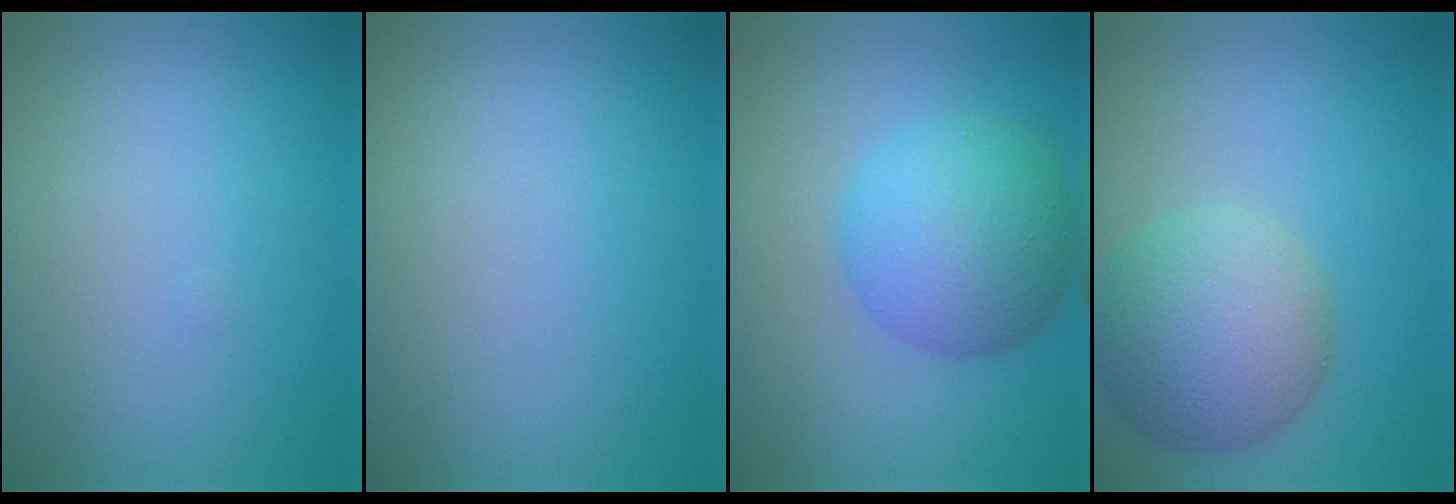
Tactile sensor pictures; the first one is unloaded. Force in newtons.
{"total": 0.0}
{"total": 6.8, "press": 6.8, "slide": 0.1}
{"total": 7.3, "press": 7.3, "slide": 0.7}